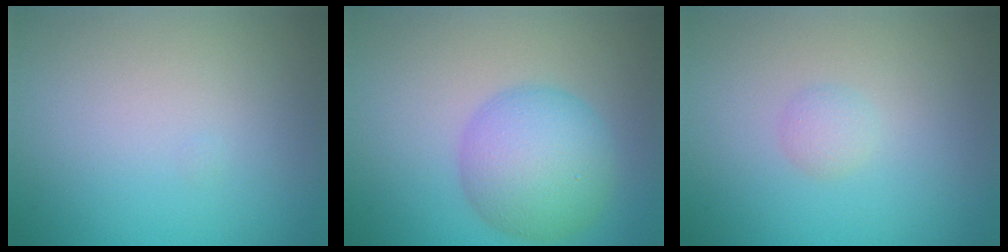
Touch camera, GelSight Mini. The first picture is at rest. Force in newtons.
{"total": 6.5, "press": 6.5, "slide": 0.2}
{"total": 1.0, "press": 1.0, "slide": 0.0}